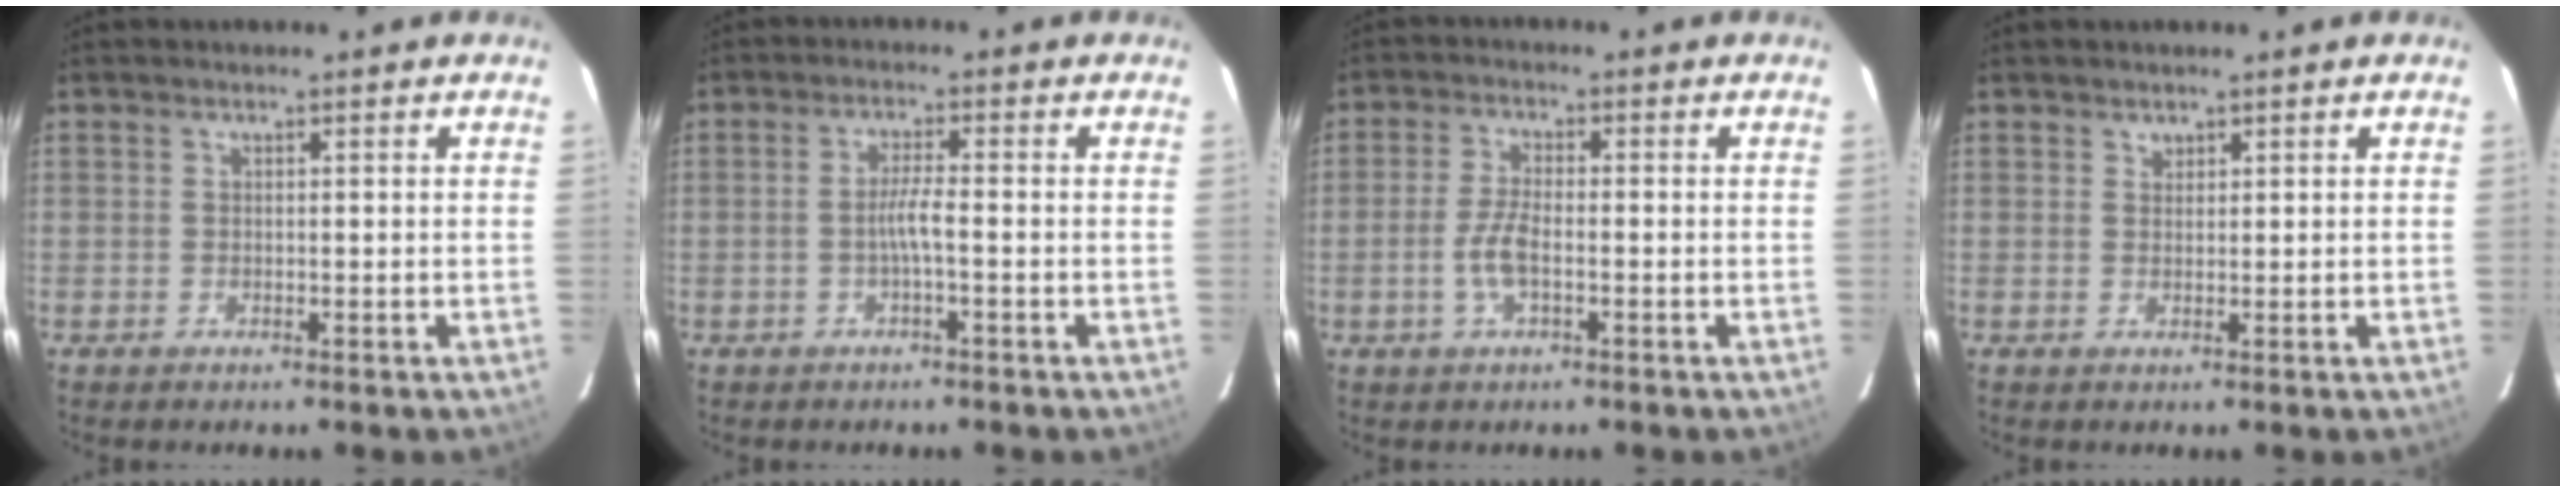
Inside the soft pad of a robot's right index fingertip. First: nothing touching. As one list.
[{"total": 2.9, "force": [-1.1, -0.3, 2.7], "torque": [-0.053, 0.002, -0.019]}, {"total": 4.8, "force": [-1.6, 1.5, 4.3], "torque": [-0.095, 0.000, -0.031]}, {"total": 0.9, "force": [0.6, 0.6, 0.0], "torque": [0.003, 0.002, 0.011]}]